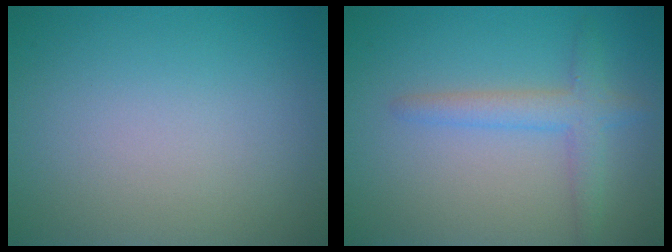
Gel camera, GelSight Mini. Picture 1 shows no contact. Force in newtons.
{"total": 2.8, "press": 2.8, "slide": 0.2}